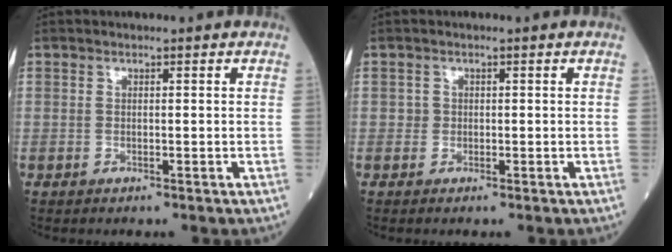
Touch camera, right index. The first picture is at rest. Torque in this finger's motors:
{"motor_torque": [0.17, -0.01, -0.03, -0.01]}